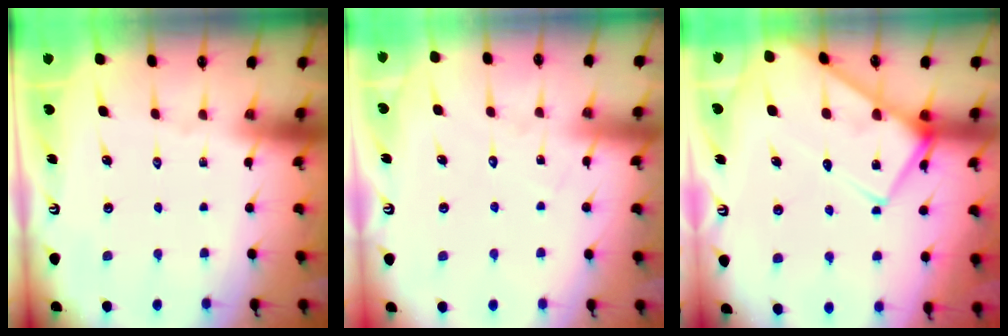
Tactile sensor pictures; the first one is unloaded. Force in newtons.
{"total": 6.4, "press": 6.4, "slide": 0.4}
{"total": 12.7, "press": 12.6, "slide": 1.6}